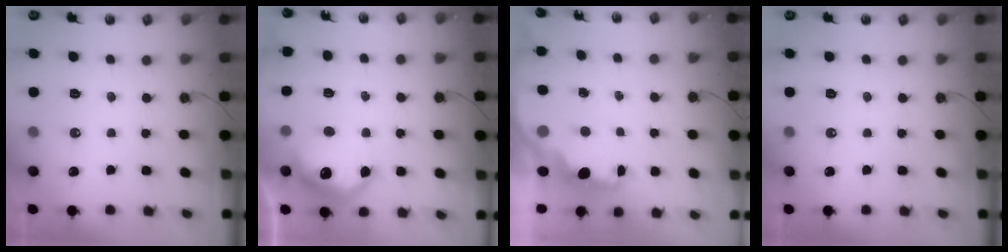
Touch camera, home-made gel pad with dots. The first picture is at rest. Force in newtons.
{"total": 12.4, "press": 12.4, "slide": 0.6}
{"total": 1.9, "press": 1.9, "slide": 0.5}
{"total": 0.0}